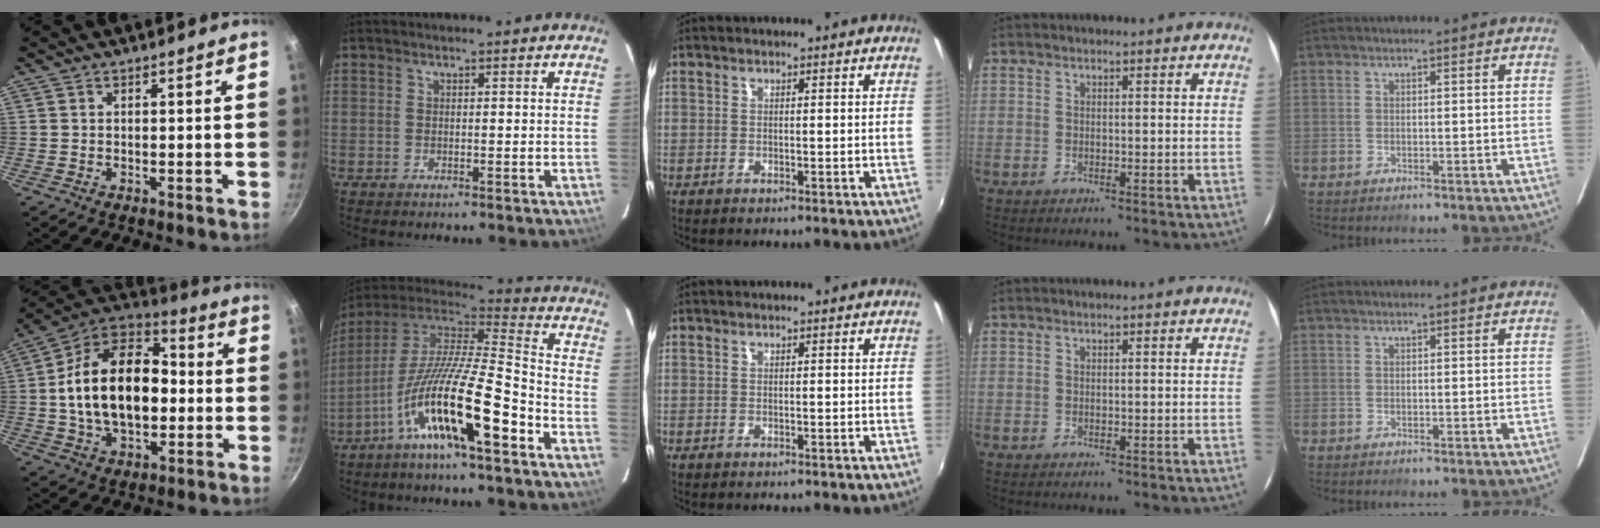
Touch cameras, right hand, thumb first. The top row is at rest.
{"thumb": {"total": 22.5, "force": [-0.4, 14.3, 17.4], "torque": [-0.274, 0.038, -0.018]}, "index": {"total": 19.8, "force": [-9.9, 3.1, 16.9], "torque": [-0.295, -0.032, -0.183]}}